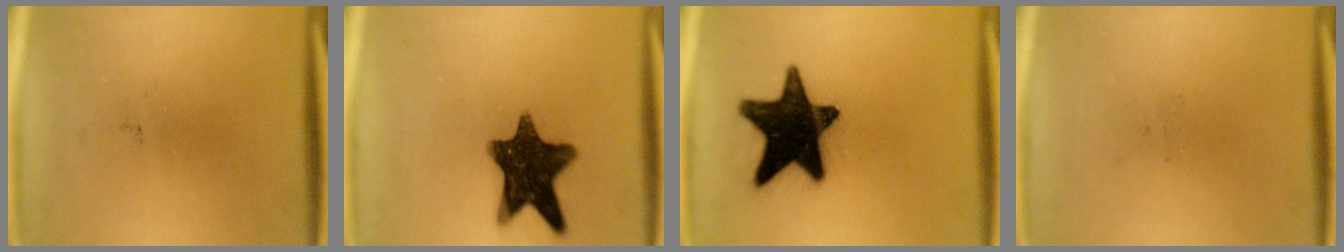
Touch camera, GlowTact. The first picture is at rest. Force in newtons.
{"total": 13.1}
{"total": 19.3}
{"total": 0.0}